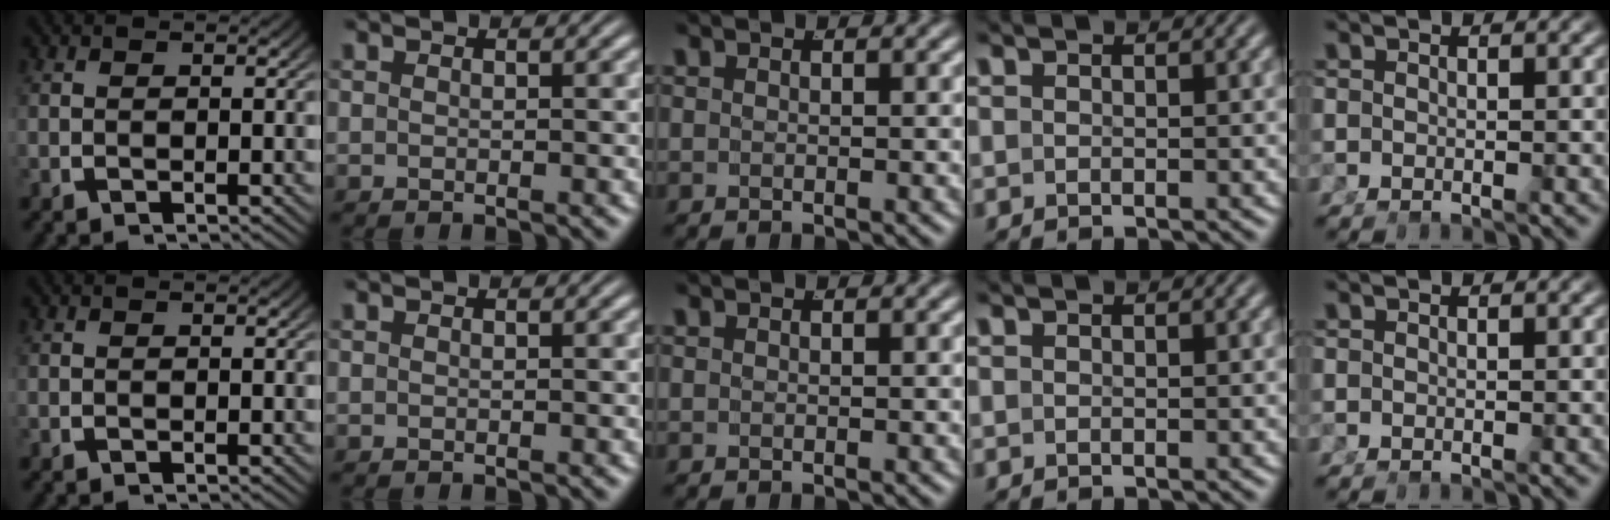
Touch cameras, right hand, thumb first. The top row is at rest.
{}